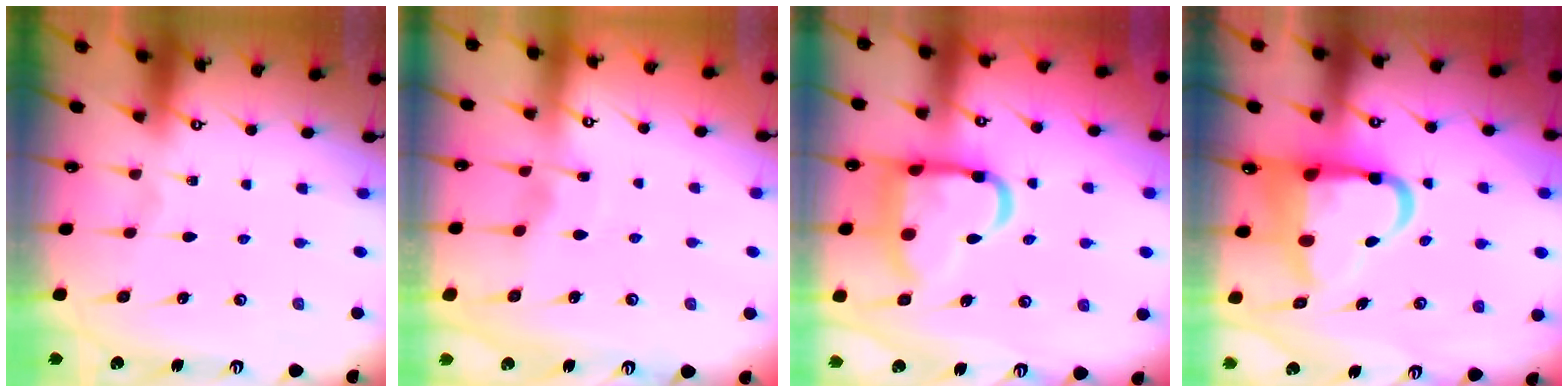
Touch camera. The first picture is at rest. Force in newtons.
{"total": 2.8, "press": 2.8, "slide": 0.4}
{"total": 17.3, "press": 17.2, "slide": 1.8}
{"total": 12.5, "press": 12.0, "slide": 3.2}